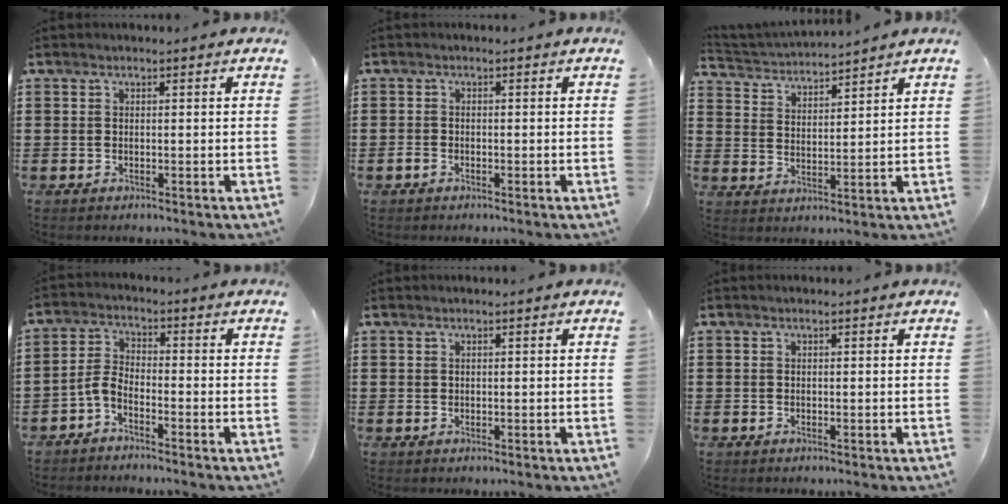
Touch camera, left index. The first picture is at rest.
{"total": 1.2, "force": [-0.8, 0.7, 0.5], "torque": [-0.021, -0.002, -0.019]}
{"total": 3.1, "force": [3.1, 0.0, -0.1], "torque": [-0.014, -0.018, 0.052]}
{"total": 3.3, "force": [-2.7, 1.0, 1.6], "torque": [-0.047, 0.005, -0.061]}
{"total": 0.0}
{"total": 0.0}